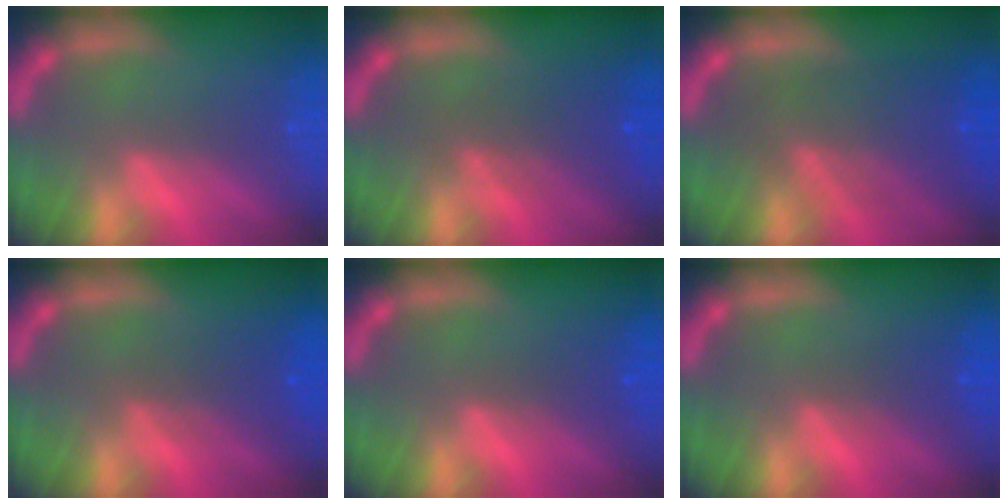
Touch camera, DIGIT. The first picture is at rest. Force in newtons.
{"total": 4.1}
{"total": 7.1}
{"total": 3.0}
{"total": 1.5}
{"total": 2.0}